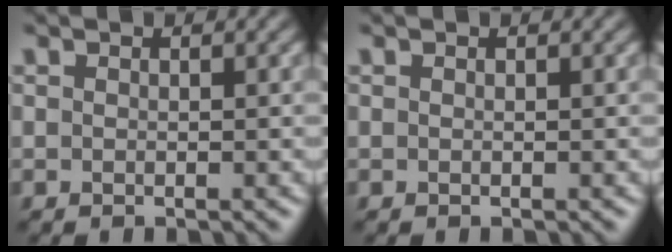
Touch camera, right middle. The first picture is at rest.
{"total": 0.0}